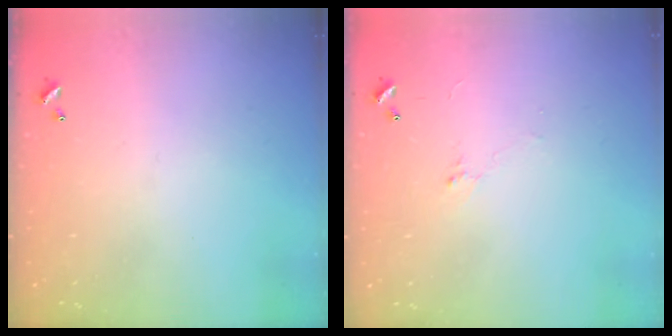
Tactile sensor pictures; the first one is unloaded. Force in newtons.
{"total": 0.6, "press": 0.3, "slide": 0.5}